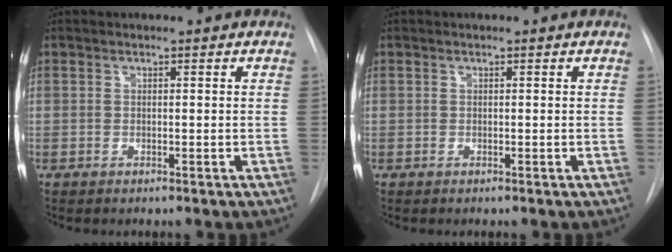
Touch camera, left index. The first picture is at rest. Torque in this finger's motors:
{"motor_torque": [-0.05, 0.05, 0.00, 0.00]}